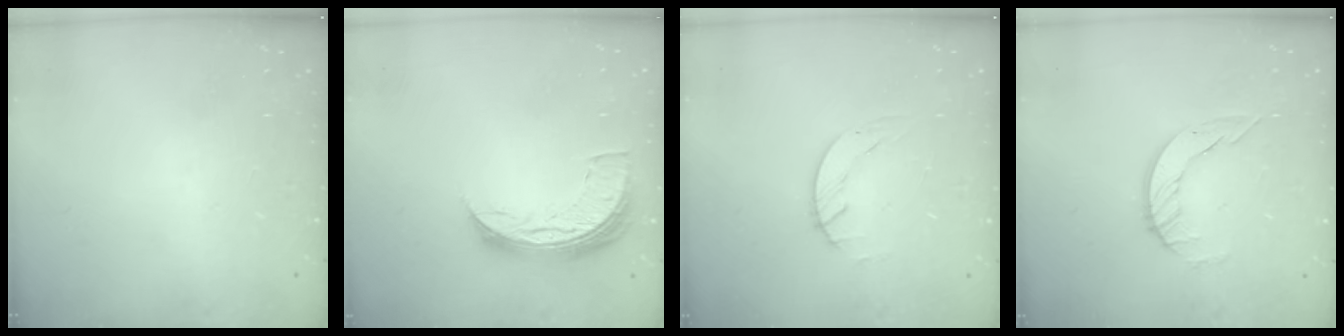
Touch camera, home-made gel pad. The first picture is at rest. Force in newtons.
{"total": 9.9, "press": 9.8, "slide": 0.6}
{"total": 0.7, "press": 0.7, "slide": 0.2}
{"total": 4.9, "press": 4.9, "slide": 0.3}